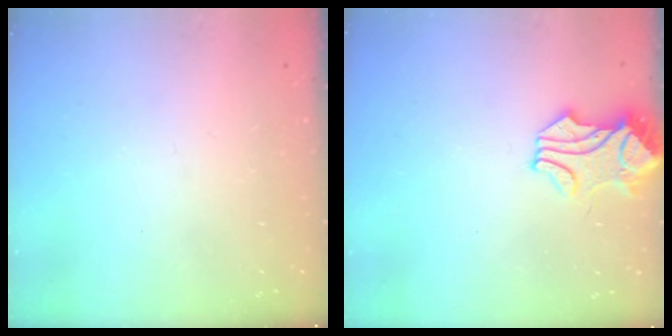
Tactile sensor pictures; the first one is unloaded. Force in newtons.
{"total": 1.8, "press": 1.7, "slide": 0.5}